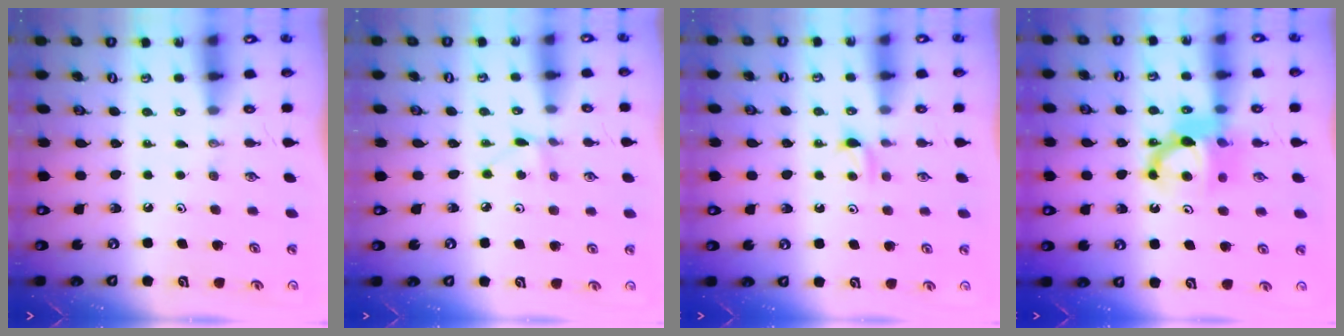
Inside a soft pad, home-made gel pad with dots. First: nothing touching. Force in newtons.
{"total": 2.9, "press": 2.9, "slide": 0.4}
{"total": 3.4, "press": 3.4, "slide": 0.5}
{"total": 10.0, "press": 9.8, "slide": 1.5}